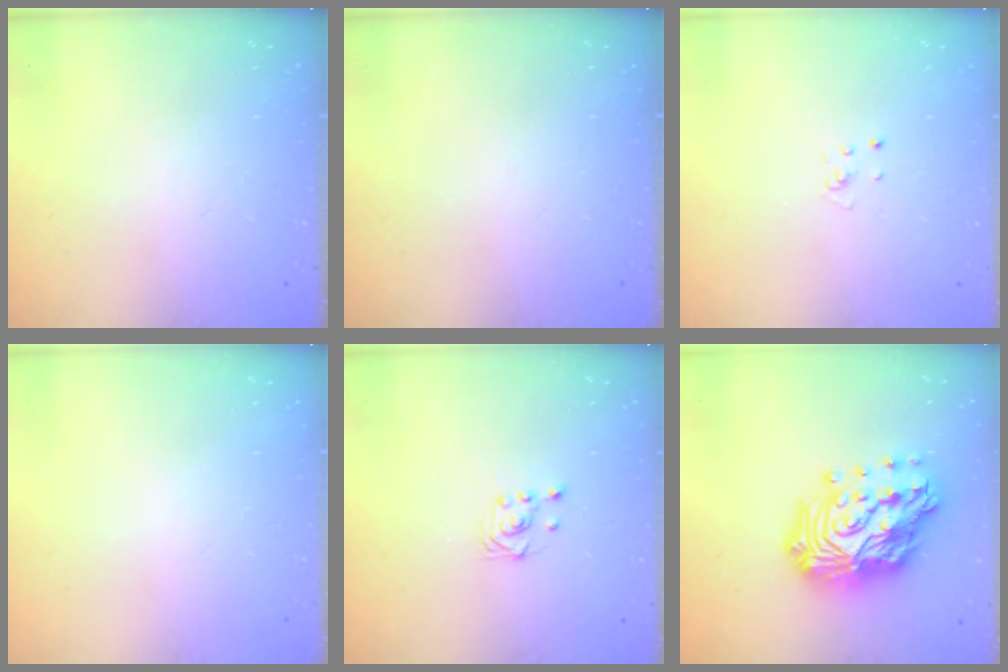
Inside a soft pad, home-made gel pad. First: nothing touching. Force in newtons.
{"total": 0.0}
{"total": 3.1, "press": 3.1, "slide": 0.4}
{"total": 0.0}
{"total": 2.9, "press": 2.6, "slide": 1.4}
{"total": 23.4, "press": 23.3, "slide": 2.1}